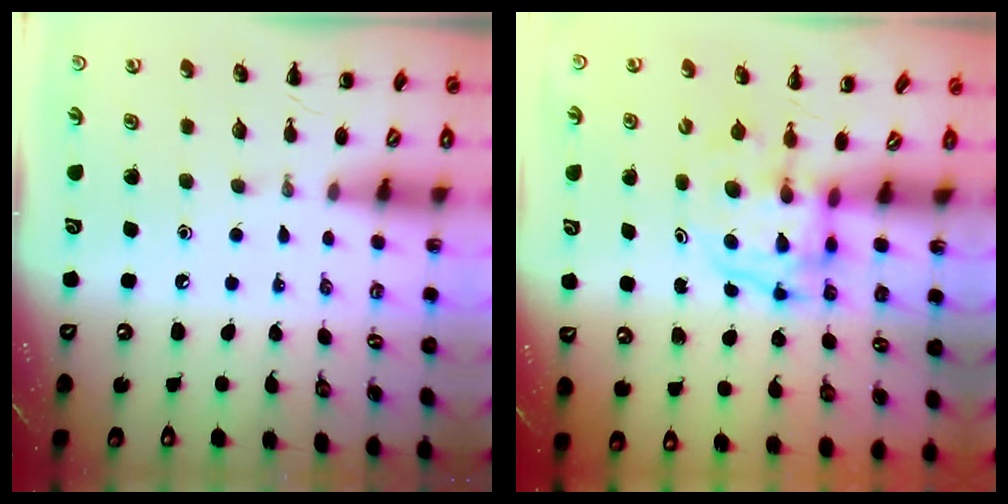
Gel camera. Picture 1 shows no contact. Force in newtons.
{"total": 3.9, "press": 3.8, "slide": 0.6}